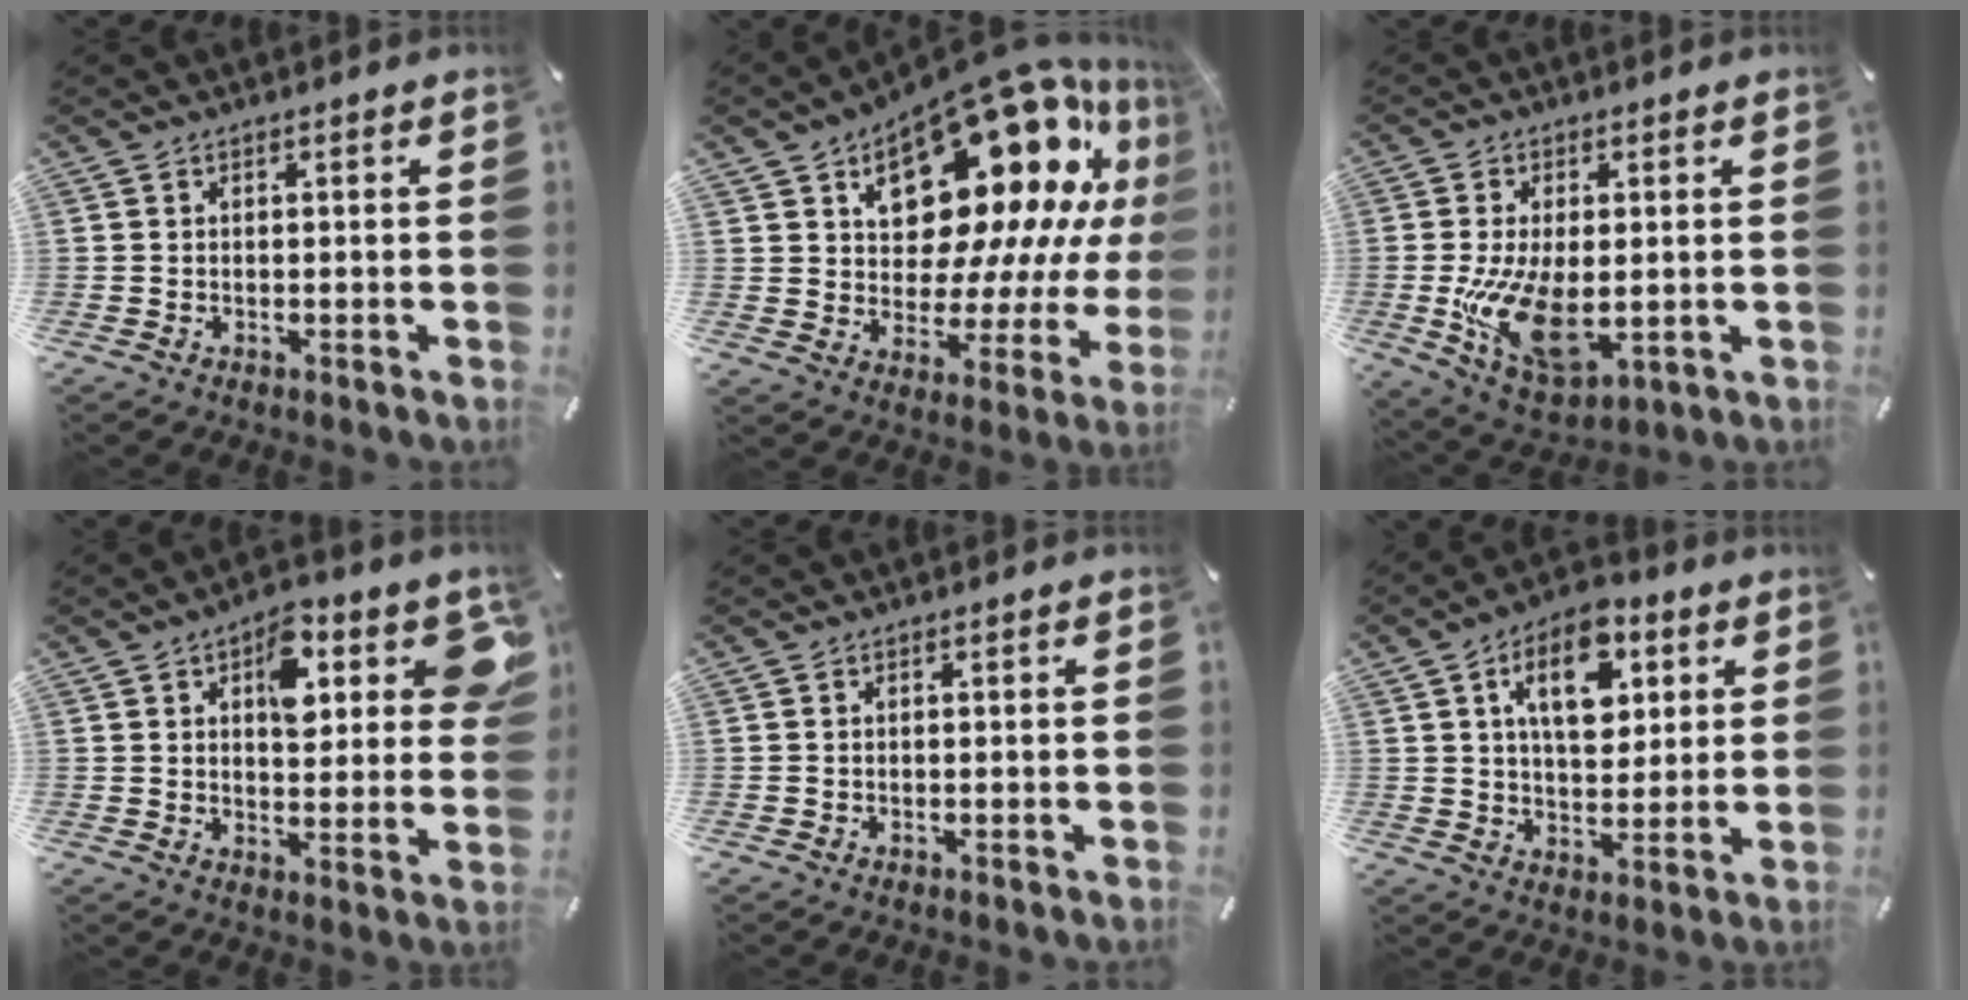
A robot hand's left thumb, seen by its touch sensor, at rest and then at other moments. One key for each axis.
{"total": 23.0, "fx": 13.5, "fy": 11.7, "fz": 14.5, "tx": -0.199, "ty": -0.110, "tz": 0.238}
{"total": 14.4, "fx": -1.3, "fy": 8.2, "fz": 11.8, "tx": -0.226, "ty": -0.022, "tz": -0.017}
{"total": 13.3, "fx": 5.9, "fy": 7.0, "fz": 9.7, "tx": -0.111, "ty": -0.022, "tz": 0.092}
{"total": 0.0}
{"total": 12.5, "fx": 4.5, "fy": 7.9, "fz": 8.5, "tx": -0.123, "ty": -0.003, "tz": 0.076}